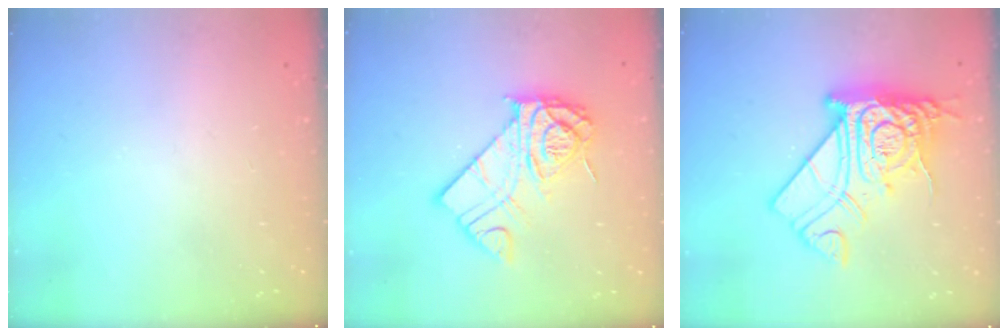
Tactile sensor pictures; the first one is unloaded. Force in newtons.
{"total": 12.0, "press": 12.0, "slide": 0.8}
{"total": 22.6, "press": 22.5, "slide": 2.5}